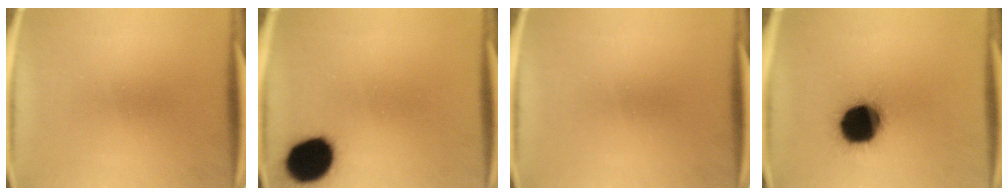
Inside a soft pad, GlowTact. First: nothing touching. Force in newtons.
{"total": 10.8}
{"total": 0.0}
{"total": 19.4}